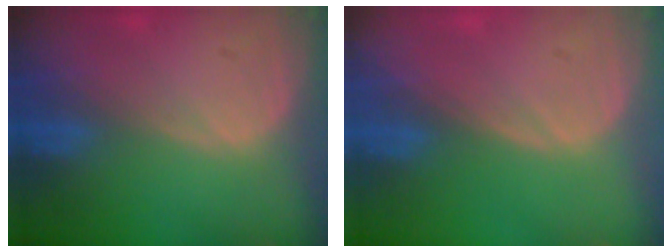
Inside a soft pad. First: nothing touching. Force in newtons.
{"total": 0.0}